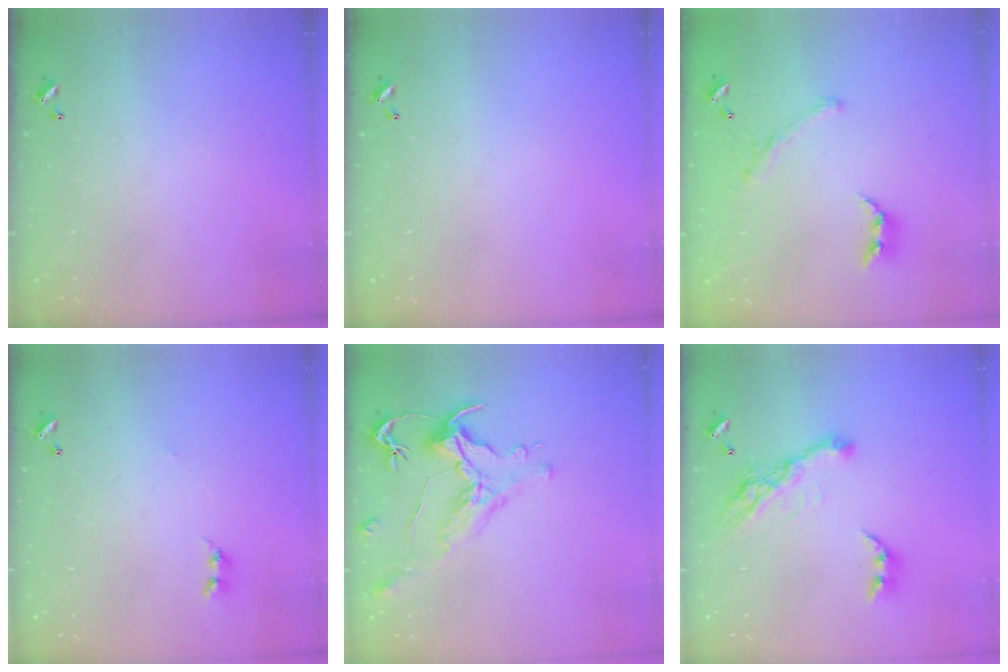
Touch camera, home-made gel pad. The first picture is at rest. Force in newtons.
{"total": 0.0}
{"total": 1.2, "press": 0.5, "slide": 1.1}
{"total": 2.8, "press": 2.7, "slide": 0.4}
{"total": 1.7, "press": 1.1, "slide": 1.3}
{"total": 15.5, "press": 15.4, "slide": 1.4}